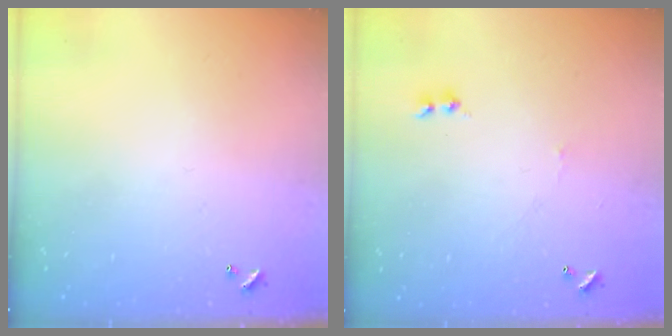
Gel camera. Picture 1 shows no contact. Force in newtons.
{"total": 1.5, "press": 1.4, "slide": 0.6}